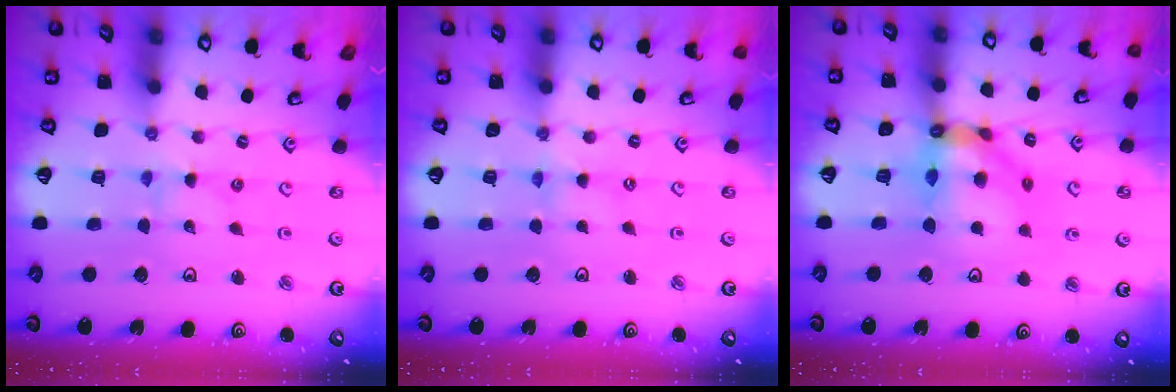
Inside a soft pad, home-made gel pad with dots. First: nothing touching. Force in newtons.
{"total": 0.0}
{"total": 11.5, "press": 11.2, "slide": 2.2}